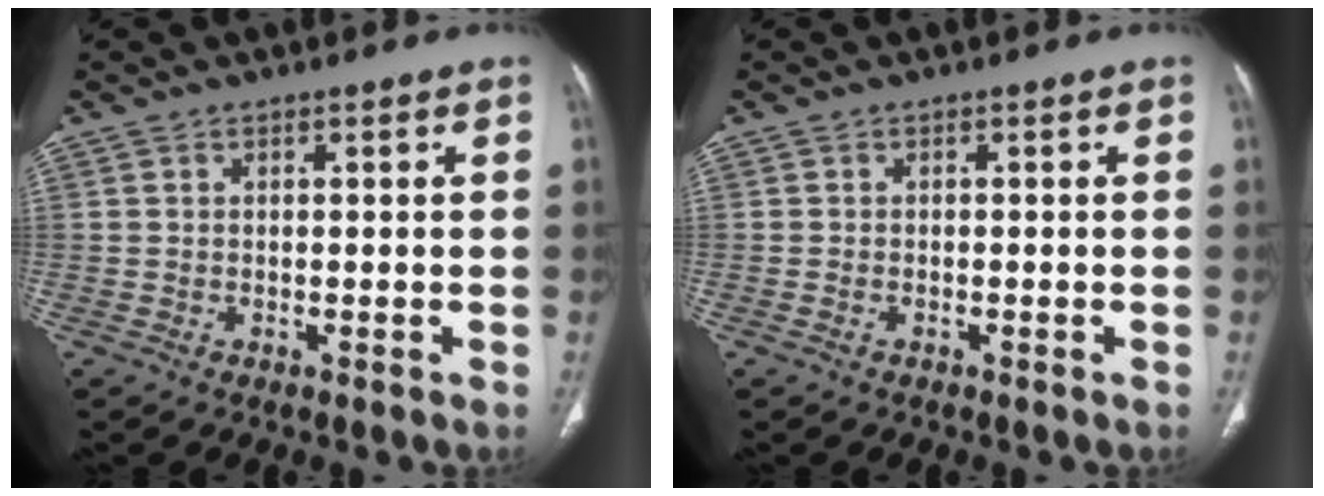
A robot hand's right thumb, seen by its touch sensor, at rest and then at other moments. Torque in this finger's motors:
{"motor_torque": [-0.71, 0.31, -0.23, 0.52, -0.03]}